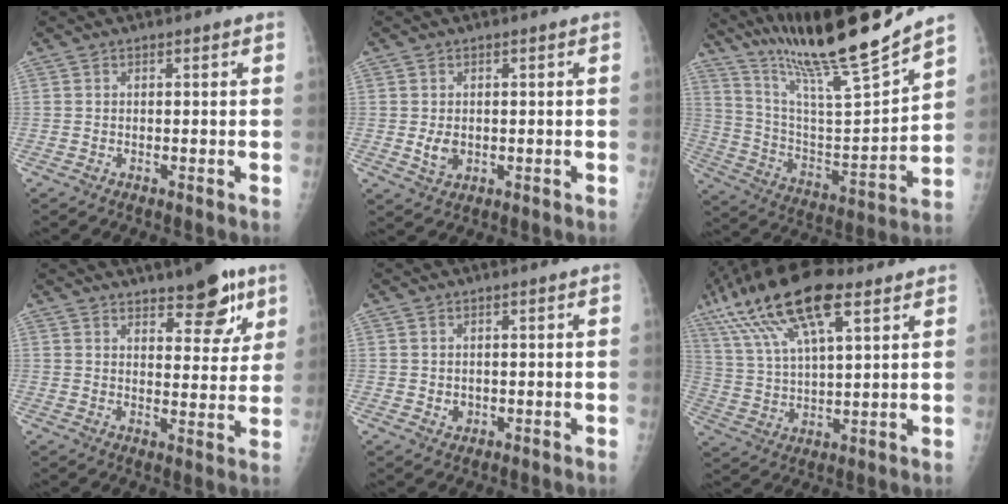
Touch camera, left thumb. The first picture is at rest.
{"total": 3.5, "force": [-0.3, 2.6, 2.3], "torque": [-0.030, -0.003, 0.002]}
{"total": 22.3, "force": [18.5, 0.8, 12.4], "torque": [-0.187, -0.093, 0.327]}
{"total": 10.7, "force": [6.8, 4.1, 7.2], "torque": [-0.064, -0.037, 0.095]}
{"total": 2.0, "force": [-0.2, 1.8, 0.9], "torque": [-0.004, 0.000, 0.004]}
{"total": 19.1, "force": [10.4, 6.8, 14.5], "torque": [-0.277, 0.001, 0.192]}